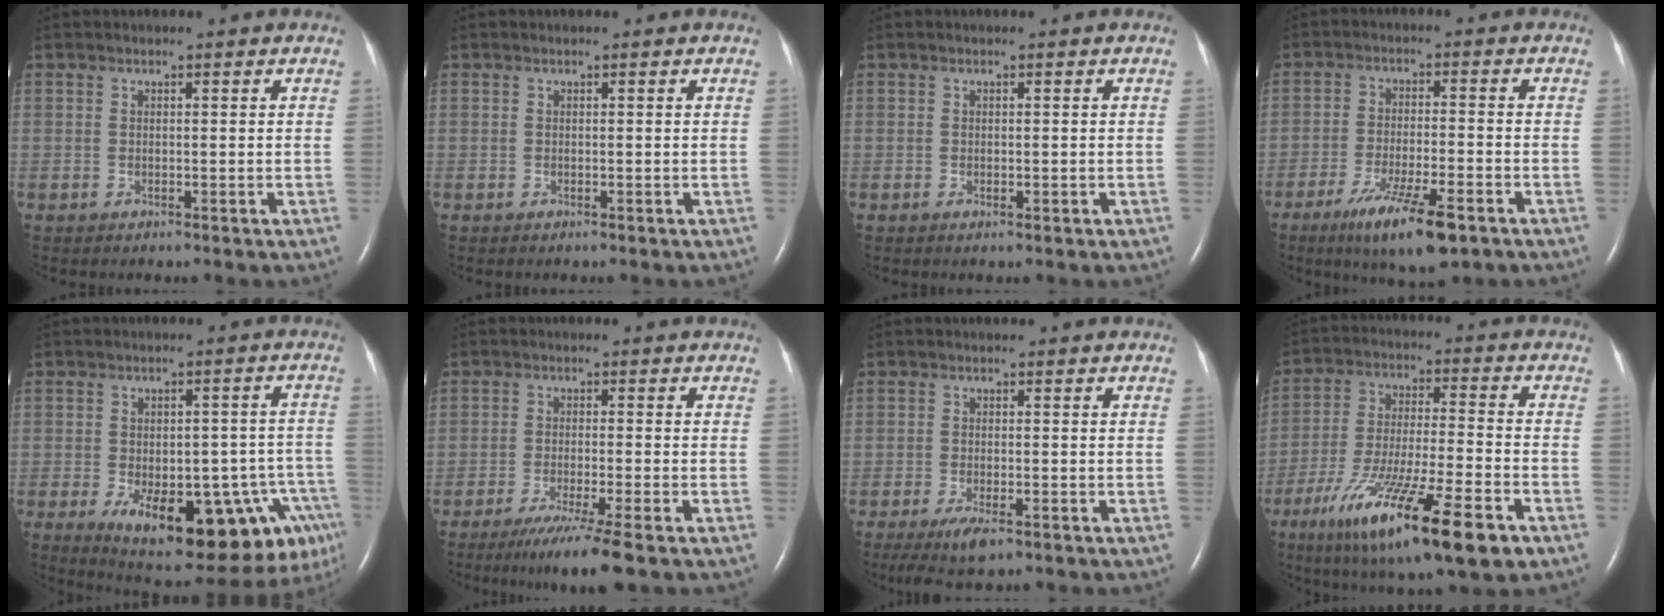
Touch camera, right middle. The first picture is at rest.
{"total": 0.0}
{"total": 0.6, "force": [-0.2, 0.3, 0.5], "torque": [-0.010, -0.002, 0.000]}
{"total": 10.4, "force": [-6.3, 1.5, 8.1], "torque": [-0.149, -0.023, -0.101]}
{"total": 21.7, "force": [-10.4, 8.1, 17.2], "torque": [-0.157, 0.014, -0.123]}
{"total": 7.9, "force": [-5.5, -1.0, 5.5], "torque": [-0.089, -0.024, -0.092]}
{"total": 4.8, "force": [-3.2, 1.1, 3.4], "torque": [-0.070, -0.013, -0.053]}
{"total": 19.5, "force": [-10.8, 2.3, 16.1], "torque": [-0.266, -0.044, -0.181]}